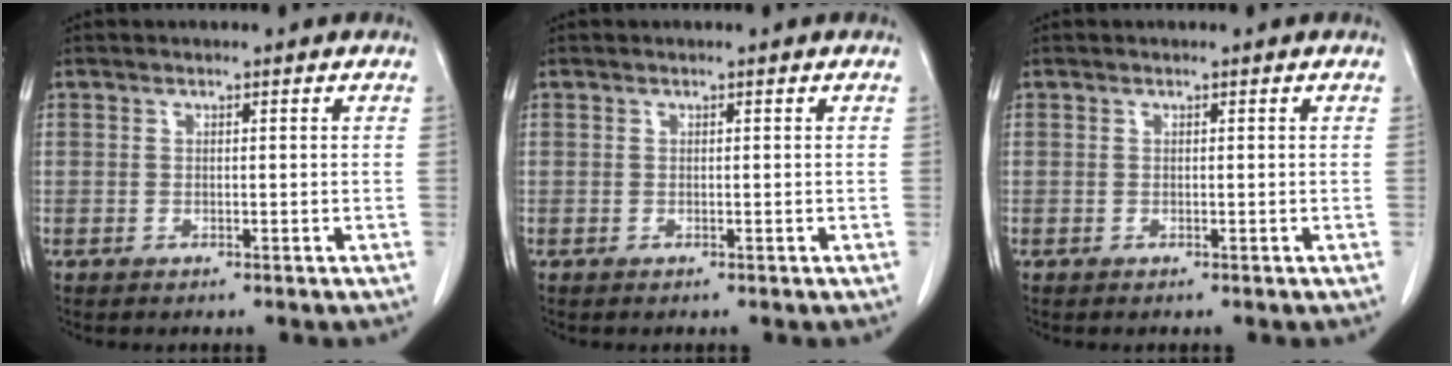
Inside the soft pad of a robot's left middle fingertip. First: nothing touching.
{"total": 0.0}
{"total": 0.0}